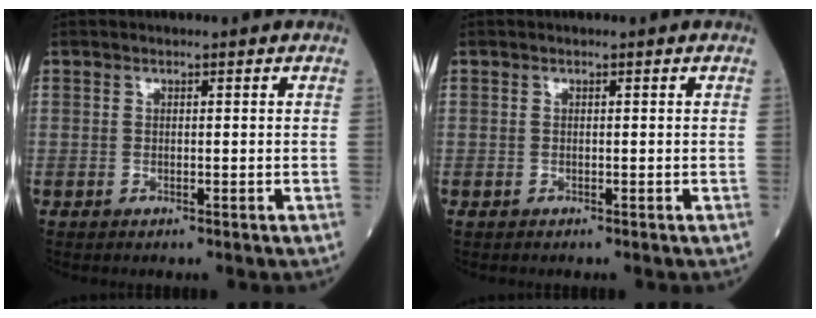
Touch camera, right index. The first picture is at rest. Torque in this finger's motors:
{"motor_torque": [-0.02, -0.02, 0.00, 0.00]}